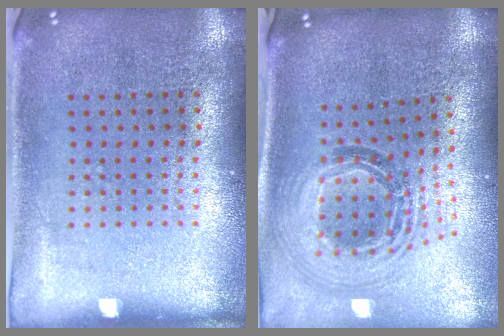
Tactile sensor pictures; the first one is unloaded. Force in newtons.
{"total": 1.6, "press": 1.4, "slide": 0.8}